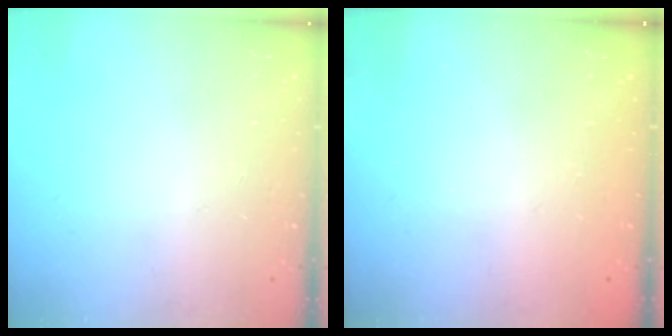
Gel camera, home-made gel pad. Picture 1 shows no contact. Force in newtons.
{"total": 2.2, "press": 2.1, "slide": 0.7}